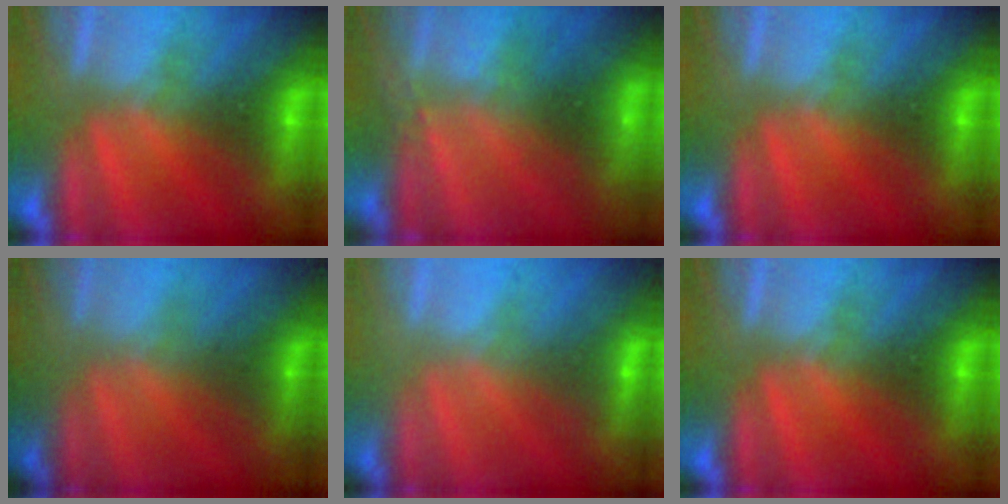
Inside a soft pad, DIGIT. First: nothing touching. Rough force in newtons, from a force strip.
{"total": 2.2}
{"total": 0.0}
{"total": 1.8}
{"total": 2.3}
{"total": 0.0}